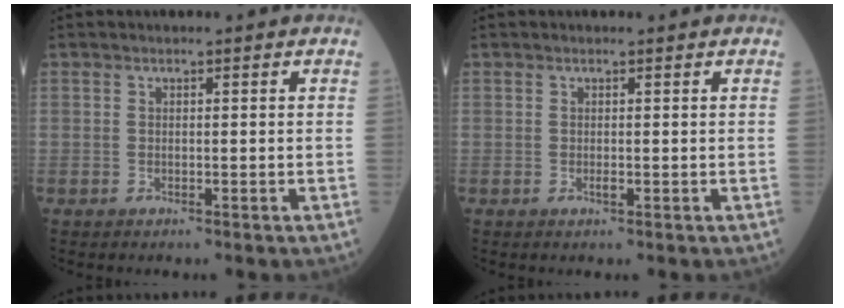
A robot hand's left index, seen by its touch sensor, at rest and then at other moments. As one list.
[{"total": 0.7, "force": [0.0, 0.2, 0.6], "torque": [-0.011, -0.001, -0.001]}]